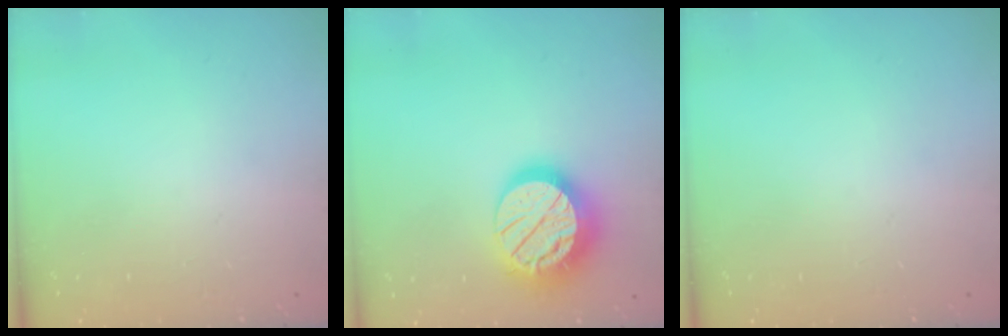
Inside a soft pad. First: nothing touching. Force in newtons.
{"total": 18.9, "press": 18.8, "slide": 1.5}
{"total": 0.0}